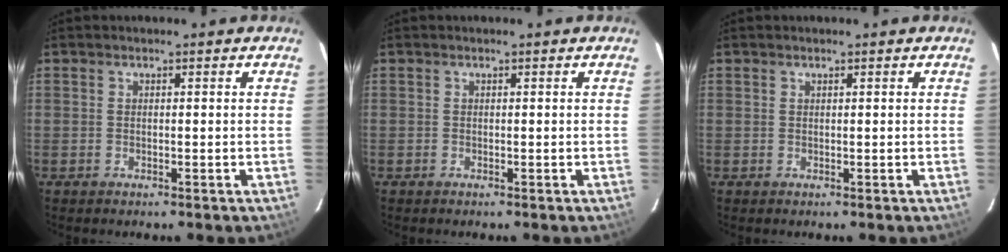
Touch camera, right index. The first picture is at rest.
{"total": 0.0}
{"total": 0.0}